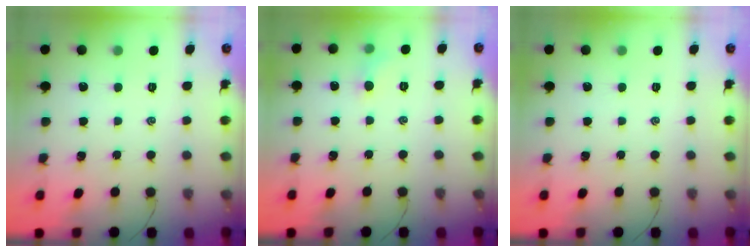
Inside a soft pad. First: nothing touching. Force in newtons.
{"total": 3.9, "press": 3.7, "slide": 1.3}
{"total": 0.0}